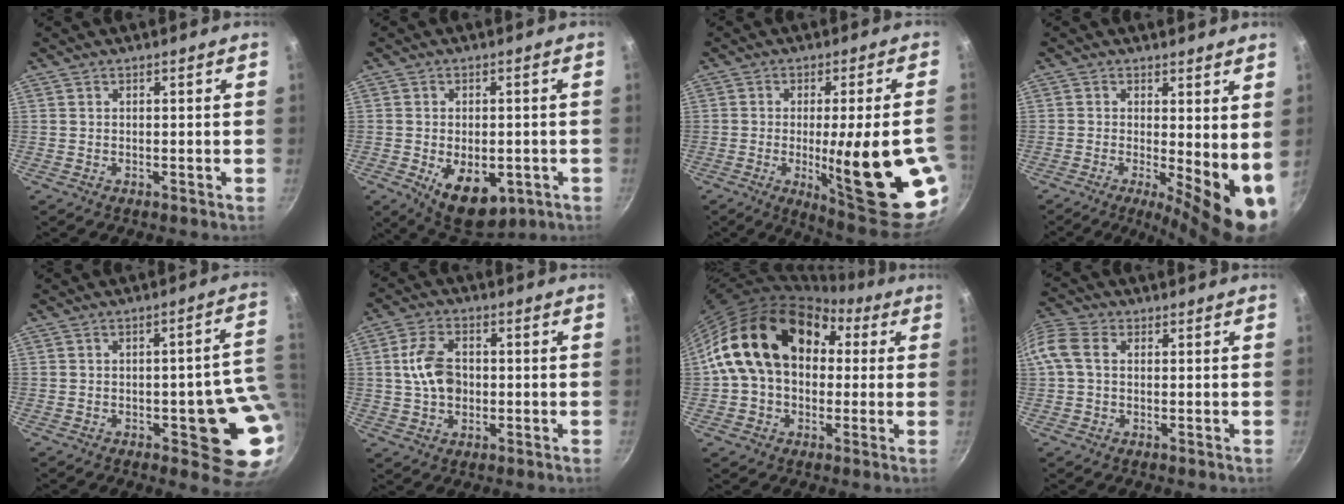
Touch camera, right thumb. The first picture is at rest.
{"total": 11.2, "force": [-3.4, 6.6, 8.4], "torque": [-0.091, -0.002, -0.031]}
{"total": 22.1, "force": [-4.6, 4.4, 21.2], "torque": [-0.269, -0.008, -0.048]}
{"total": 12.0, "force": [-1.0, 4.2, 11.2], "torque": [-0.129, -0.018, -0.009]}
{"total": 14.2, "force": [-1.8, 5.9, 12.8], "torque": [-0.078, 0.006, -0.021]}
{"total": 8.6, "force": [0.2, 6.0, 6.1], "torque": [-0.104, 0.012, -0.001]}
{"total": 20.6, "force": [3.7, 14.9, 13.8], "torque": [-0.209, 0.045, 0.052]}
{"total": 8.8, "force": [1.2, 6.4, 5.8], "torque": [-0.130, 0.026, 0.009]}